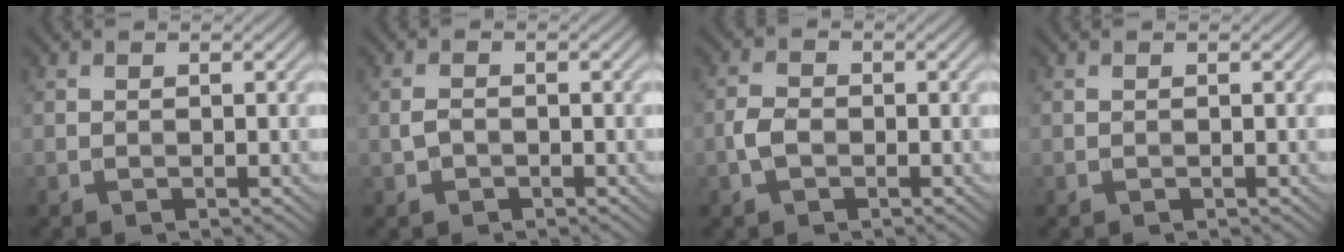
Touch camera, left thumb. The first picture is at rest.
{"total": 1.5, "force": [-0.5, 1.0, 0.9], "torque": [-0.023, 0.001, -0.012]}
{"total": 2.6, "force": [-0.9, 1.7, 1.7], "torque": [-0.039, 0.002, -0.024]}
{"total": 0.0}